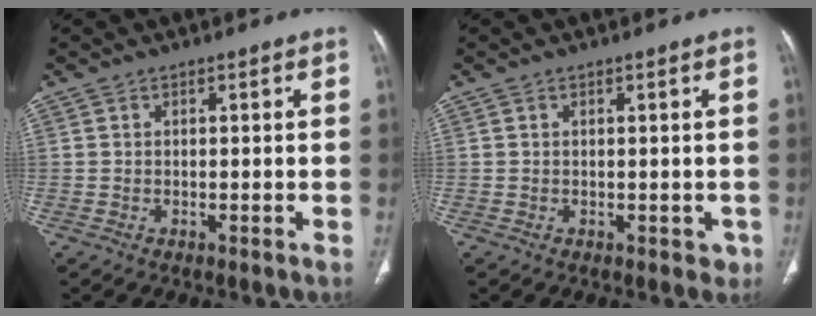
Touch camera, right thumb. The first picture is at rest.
{"total": 1.5, "force": [0.0, 1.2, 1.0], "torque": [-0.003, 0.000, 0.005]}